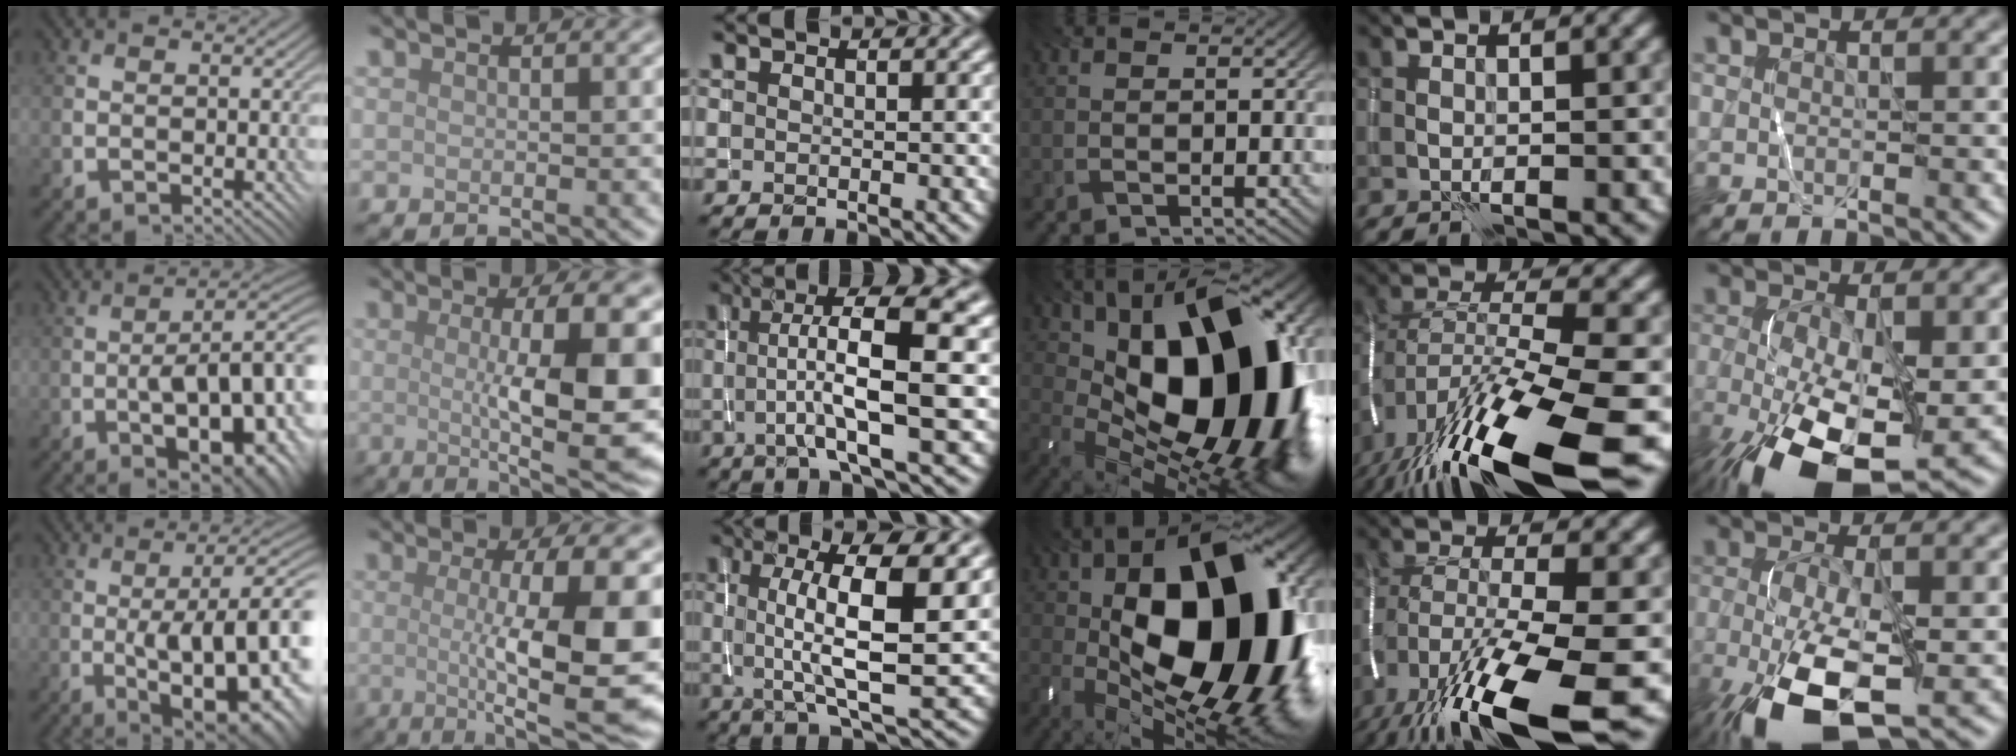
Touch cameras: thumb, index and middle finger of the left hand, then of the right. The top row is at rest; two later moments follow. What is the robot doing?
{"motion": "wrap", "object": "thread"}